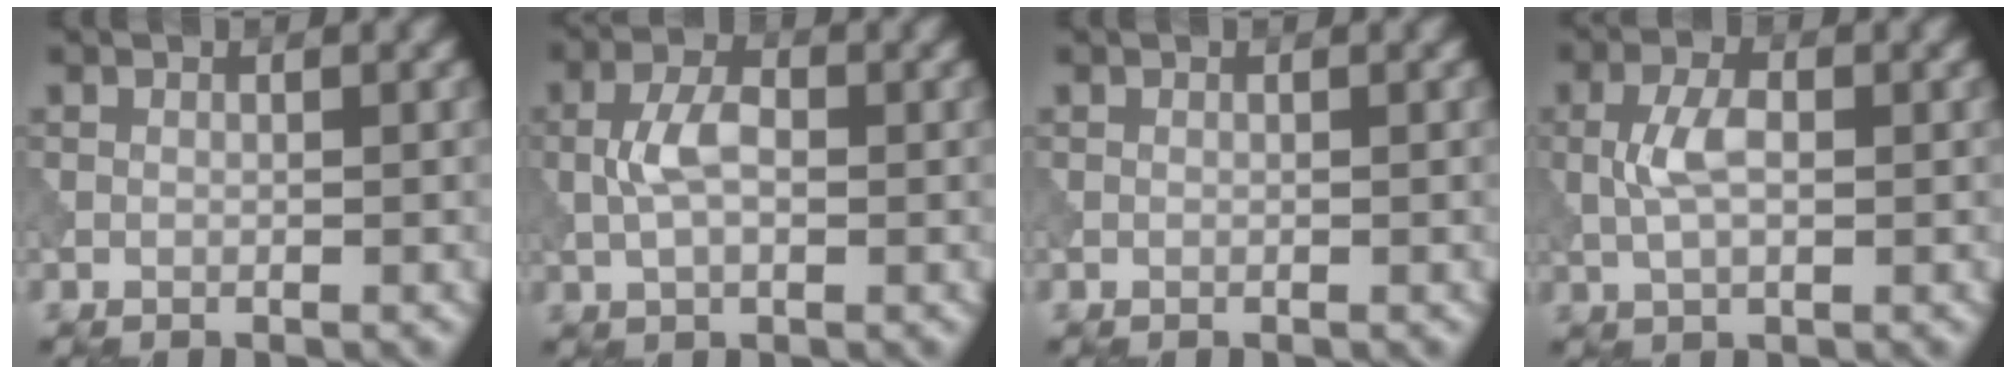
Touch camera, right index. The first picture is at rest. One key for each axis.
{"total": 3.7, "fx": -0.1, "fy": 2.0, "fz": 3.1, "tx": -0.068, "ty": 0.004, "tz": -0.005}
{"total": 0.0}
{"total": 3.4, "fx": 0.0, "fy": 1.7, "fz": 2.9, "tx": -0.066, "ty": 0.002, "tz": -0.001}